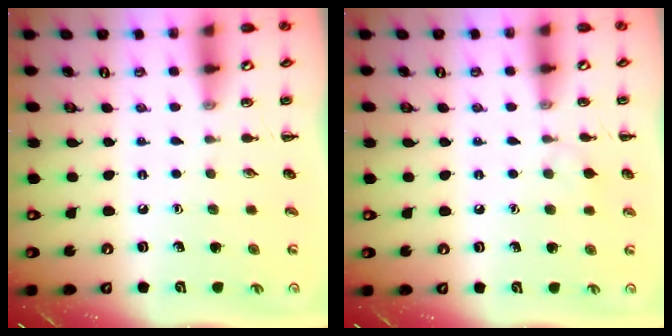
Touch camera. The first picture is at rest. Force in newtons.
{"total": 5.3, "press": 5.0, "slide": 1.7}